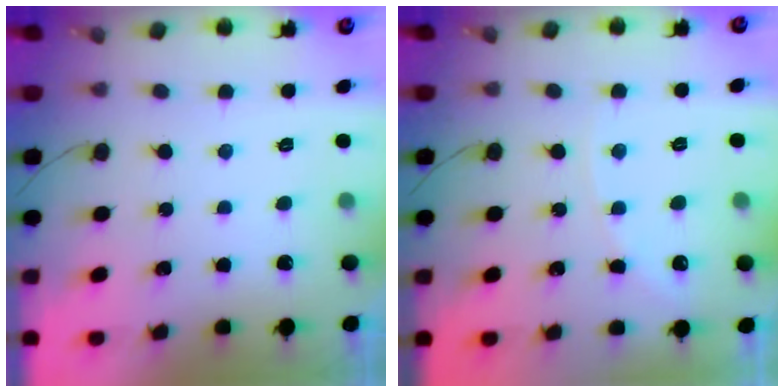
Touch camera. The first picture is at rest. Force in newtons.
{"total": 2.6, "press": 2.6, "slide": 0.4}